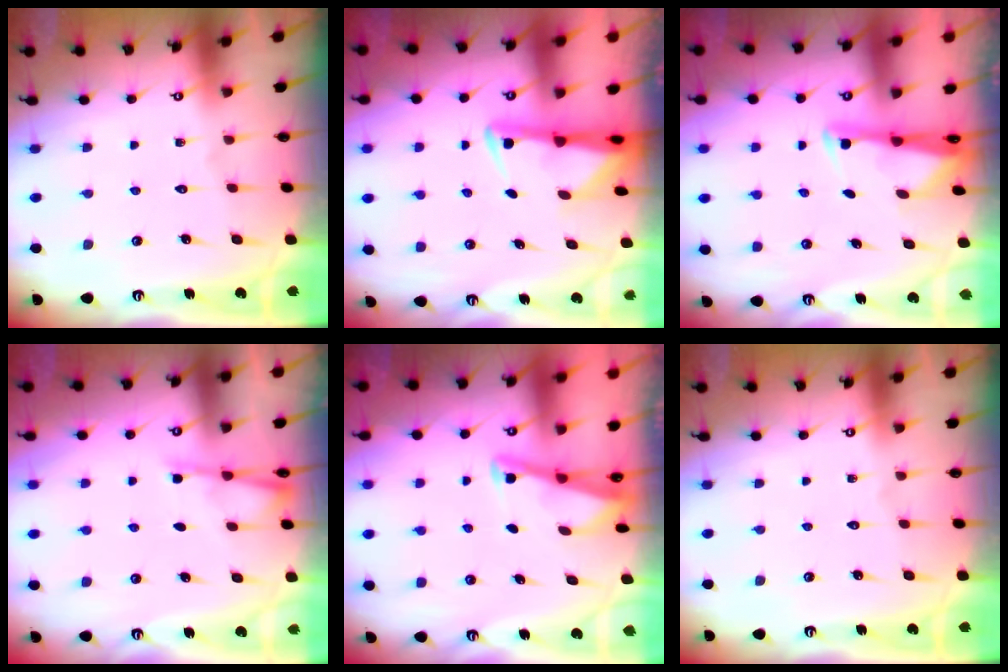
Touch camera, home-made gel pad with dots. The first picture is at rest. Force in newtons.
{"total": 3.0, "press": 2.9, "slide": 0.7}
{"total": 2.7, "press": 2.7, "slide": 0.4}
{"total": 3.9, "press": 3.9, "slide": 0.4}
{"total": 3.0, "press": 3.0, "slide": 0.3}
{"total": 0.0}